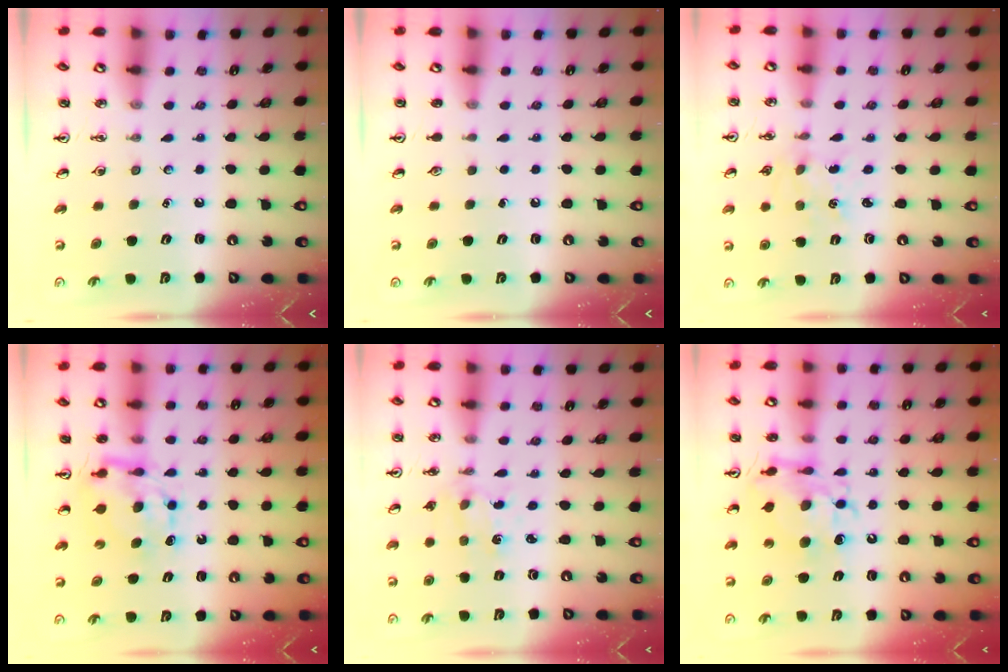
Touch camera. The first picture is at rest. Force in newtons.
{"total": 0.0}
{"total": 2.3, "press": 2.3, "slide": 0.3}
{"total": 7.2, "press": 7.2, "slide": 0.7}
{"total": 1.2, "press": 1.1, "slide": 0.3}
{"total": 10.7, "press": 10.6, "slide": 1.2}